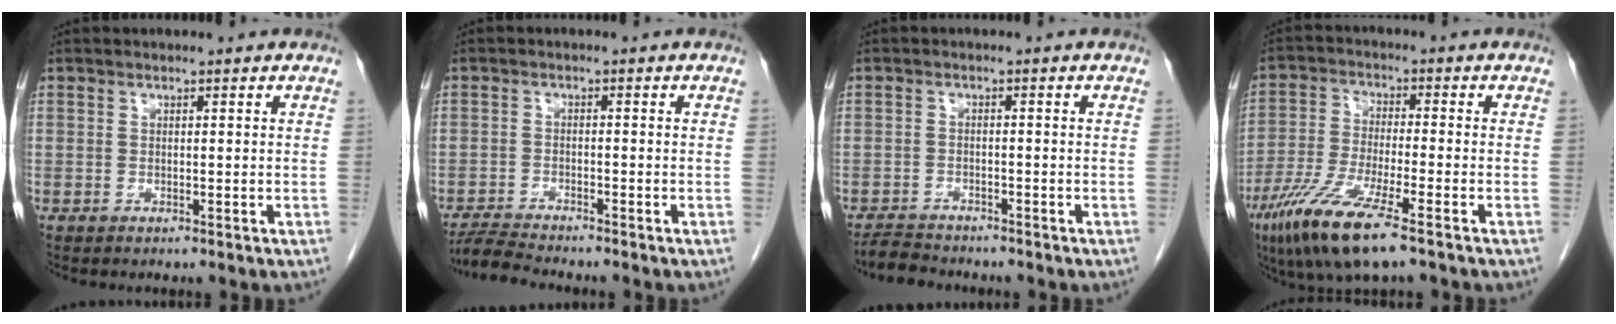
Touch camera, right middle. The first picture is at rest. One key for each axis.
{"total": 4.0, "fx": -3.9, "fy": -0.8, "fz": 0.7, "tx": -0.018, "ty": -0.023, "tz": -0.072}
{"total": 3.4, "fx": -3.4, "fy": 0.6, "fz": 0.3, "tx": -0.009, "ty": -0.013, "tz": -0.060}
{"total": 10.9, "fx": -6.6, "fy": 0.8, "fz": 8.6, "tx": -0.182, "ty": -0.030, "tz": -0.123}